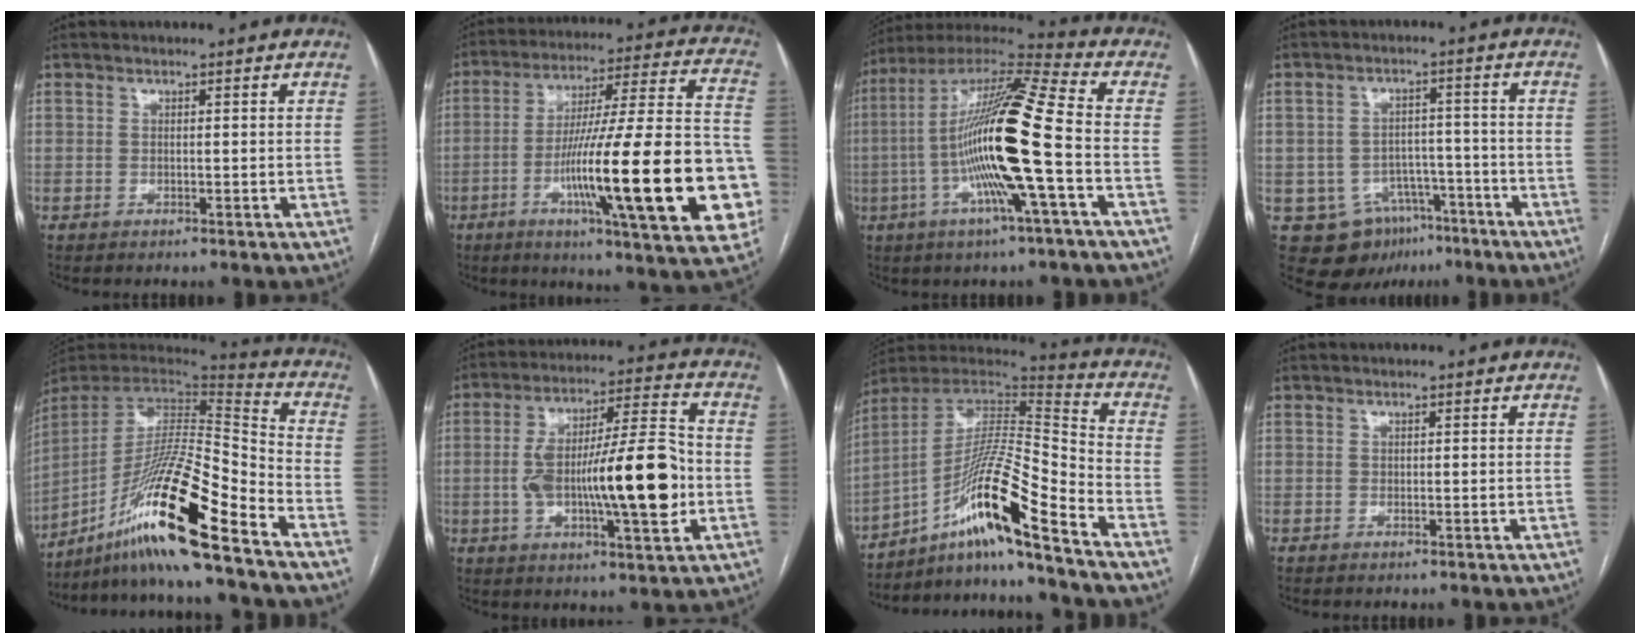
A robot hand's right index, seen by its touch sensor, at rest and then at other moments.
{"total": 28.6, "force": [-7.6, 2.7, 27.5], "torque": [-0.367, -0.007, -0.120]}
{"total": 19.6, "force": [-3.4, 0.3, 19.2], "torque": [-0.369, 0.001, -0.076]}
{"total": 10.4, "force": [-5.6, 8.0, 3.6], "torque": [-0.053, 0.020, -0.074]}
{"total": 21.0, "force": [-13.9, 0.1, 15.7], "torque": [-0.310, -0.013, -0.259]}
{"total": 18.2, "force": [-2.6, 3.2, 17.8], "torque": [-0.306, 0.013, -0.037]}
{"total": 16.9, "force": [-10.8, -0.3, 13.1], "torque": [-0.245, 0.009, -0.189]}
{"total": 0.0}